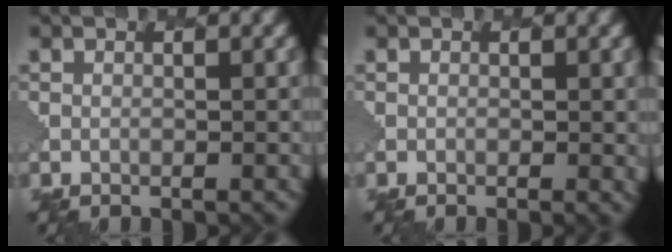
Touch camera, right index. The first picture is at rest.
{"total": 1.4, "force": [-0.1, 0.6, 1.3], "torque": [-0.012, -0.005, 0.002]}